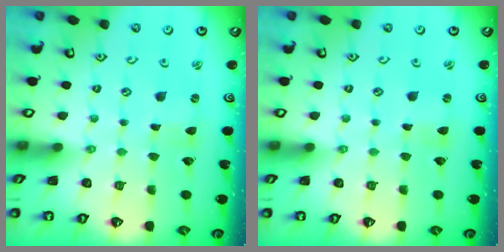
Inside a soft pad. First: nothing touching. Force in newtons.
{"total": 0.0}